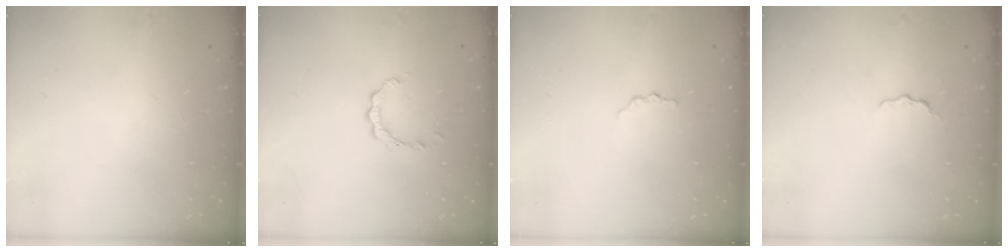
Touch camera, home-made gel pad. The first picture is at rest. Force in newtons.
{"total": 2.3, "press": 2.3, "slide": 0.3}
{"total": 2.9, "press": 2.9, "slide": 0.3}
{"total": 3.1, "press": 3.1, "slide": 0.2}